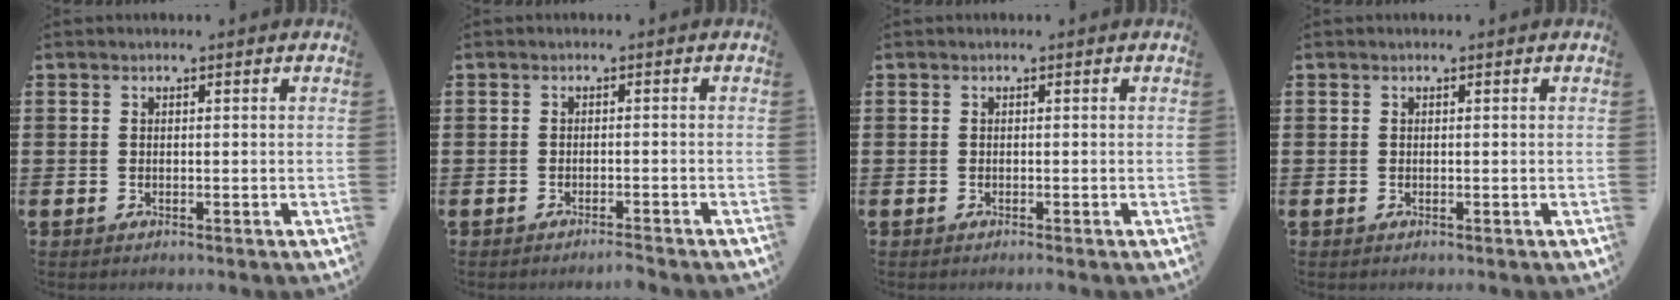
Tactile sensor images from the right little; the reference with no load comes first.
{"total": 1.2, "force": [-1.1, -0.2, 0.3], "torque": [-0.004, 0.000, -0.022]}
{"total": 0.0}
{"total": 0.0}